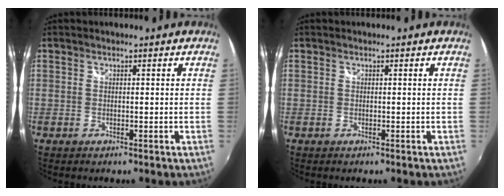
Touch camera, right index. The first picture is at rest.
{"total": 0.0}